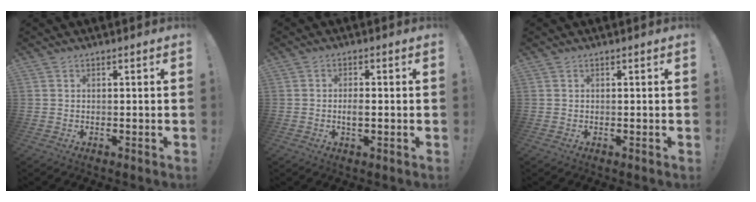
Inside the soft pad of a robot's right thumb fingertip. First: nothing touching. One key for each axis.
{"total": 2.8, "fx": -0.7, "fy": 1.0, "fz": 2.5, "tx": -0.038, "ty": 0.000, "tz": -0.013}
{"total": 0.0}